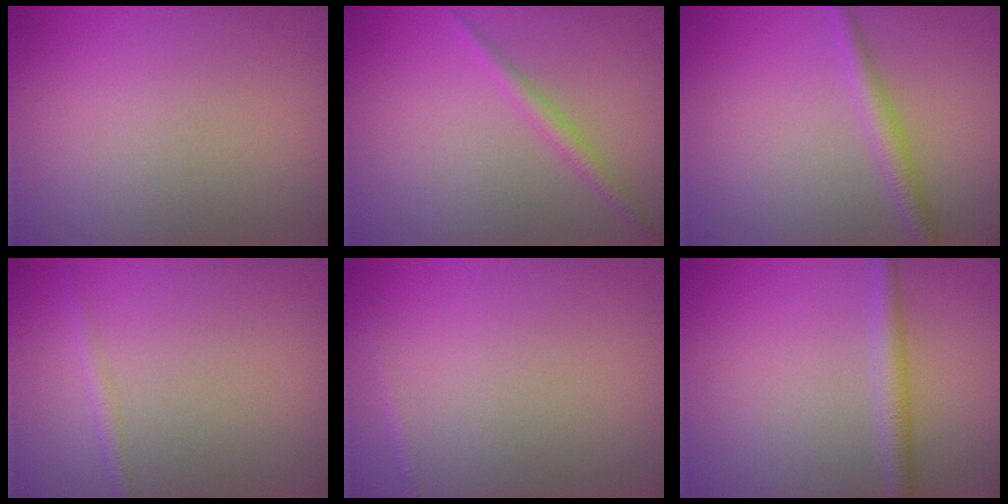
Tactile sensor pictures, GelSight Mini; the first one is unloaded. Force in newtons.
{"total": 1.6, "press": 1.6, "slide": 0.1}
{"total": 2.3, "press": 2.3, "slide": 0.0}
{"total": 1.4, "press": 1.4, "slide": 0.1}
{"total": 0.9, "press": 0.9, "slide": 0.1}
{"total": 2.3, "press": 2.3, "slide": 0.0}